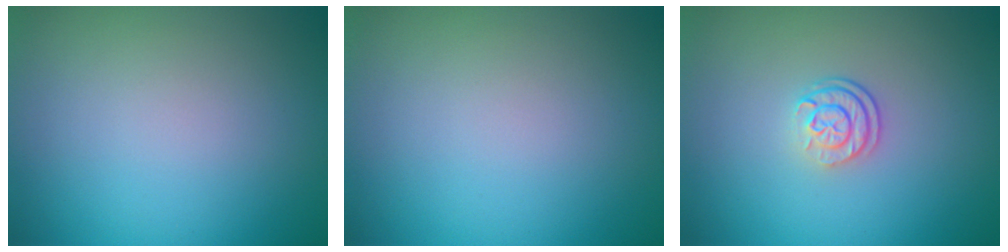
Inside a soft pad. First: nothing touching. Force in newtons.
{"total": 0.0}
{"total": 2.4, "press": 1.7, "slide": 1.7}